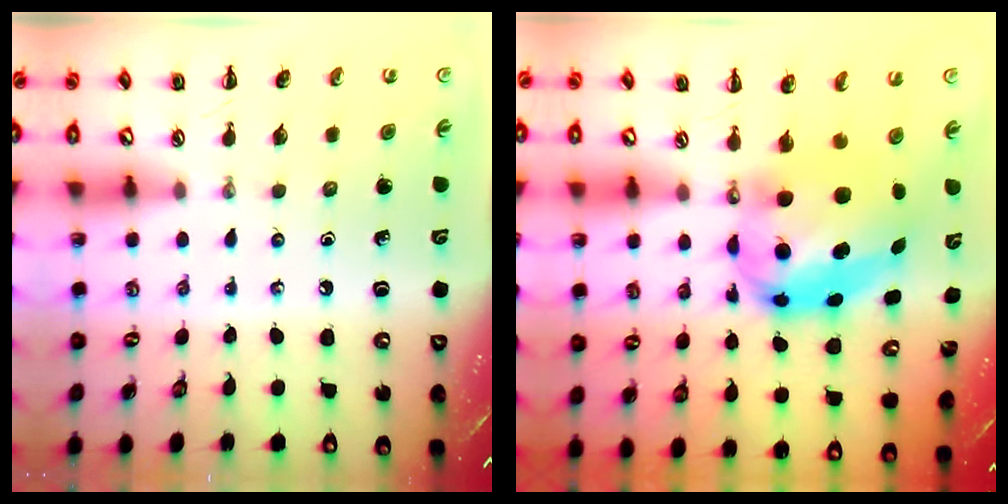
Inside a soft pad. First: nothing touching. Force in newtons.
{"total": 9.2, "press": 8.8, "slide": 2.5}